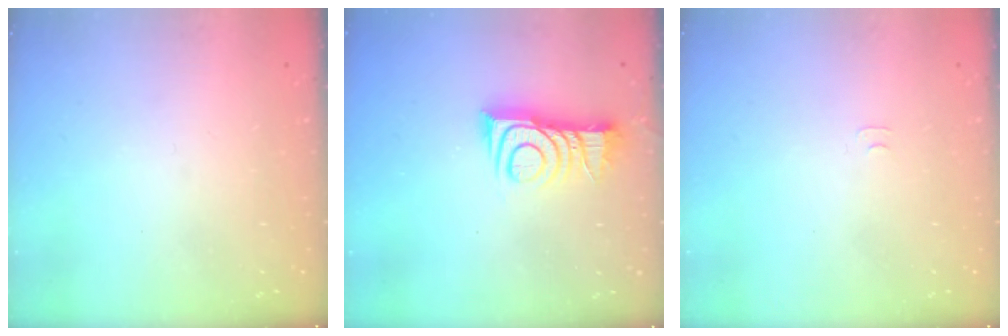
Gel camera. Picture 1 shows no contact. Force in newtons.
{"total": 10.7, "press": 10.6, "slide": 0.4}
{"total": 3.7, "press": 3.7, "slide": 0.4}